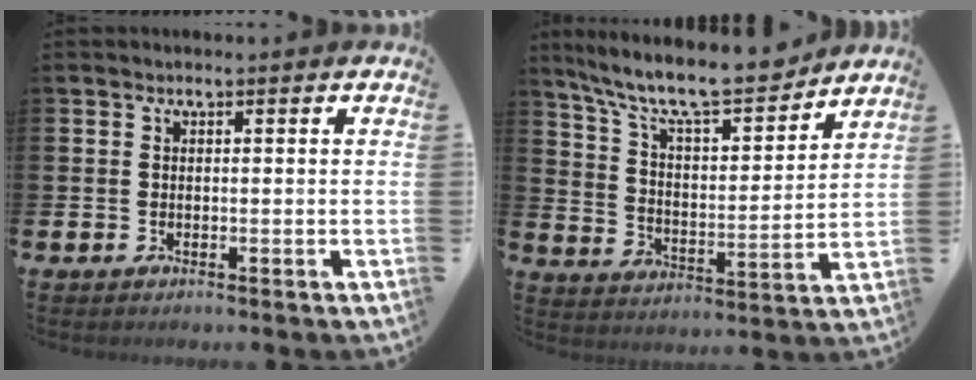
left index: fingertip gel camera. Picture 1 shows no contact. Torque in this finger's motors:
{"motor_torque": [0.17, -0.58, 0.91, 0.21]}